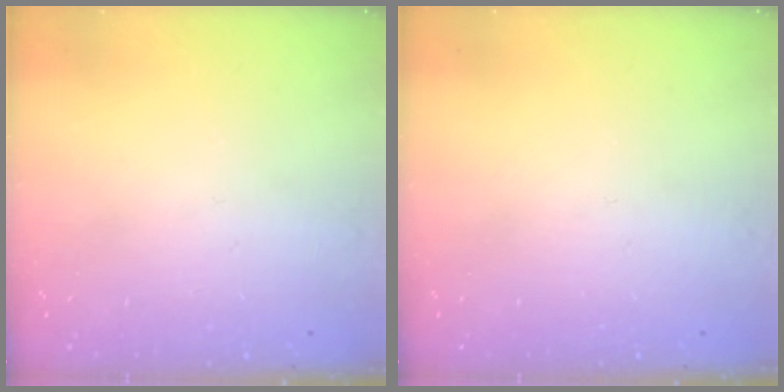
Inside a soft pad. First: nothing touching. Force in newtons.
{"total": 0.0}